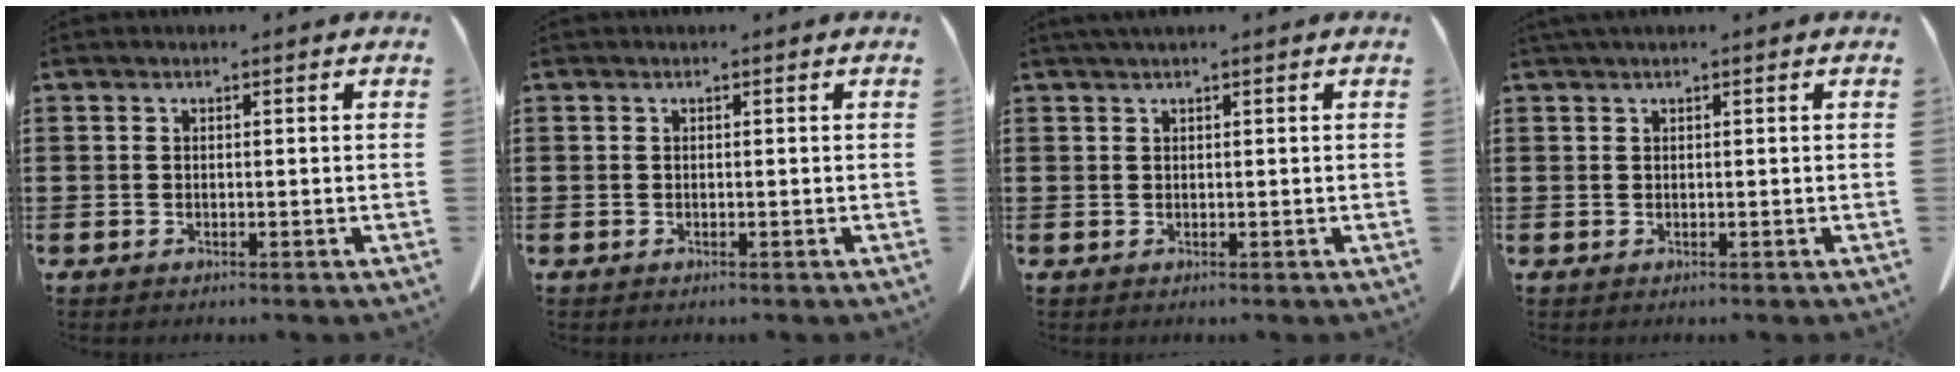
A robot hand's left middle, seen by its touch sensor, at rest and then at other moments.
{"total": 0.0}
{"total": 1.0, "force": [0.7, 0.0, 0.7], "torque": [-0.015, -0.001, 0.014]}
{"total": 0.7, "force": [0.4, 0.0, 0.6], "torque": [-0.012, 0.000, 0.008]}